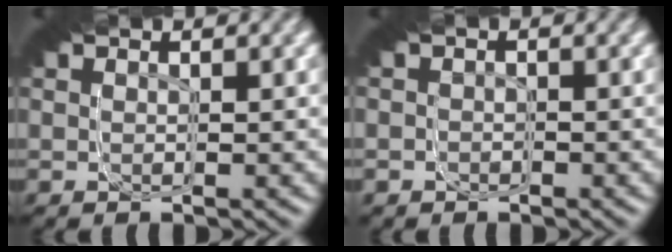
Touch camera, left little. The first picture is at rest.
{"total": 1.2, "force": [-1.0, 0.2, -0.6], "torque": [0.010, -0.021, -0.007]}